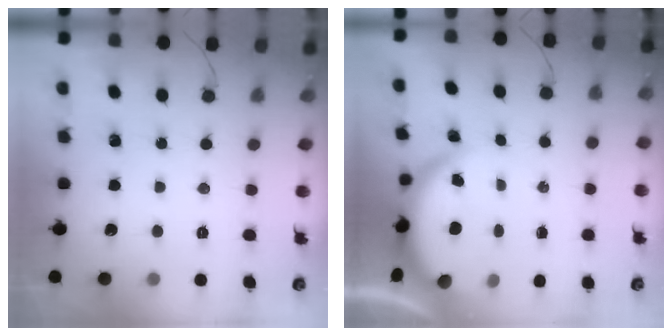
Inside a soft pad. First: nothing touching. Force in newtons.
{"total": 3.8, "press": 3.8, "slide": 0.2}